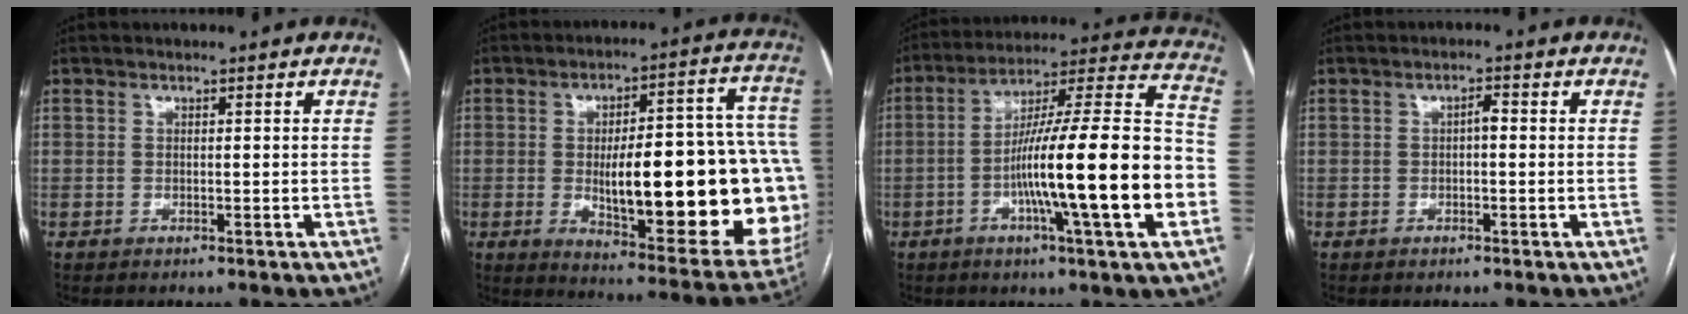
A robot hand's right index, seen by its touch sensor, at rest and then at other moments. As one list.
[{"total": 31.1, "force": [-3.1, 7.8, 30.0], "torque": [-0.326, 0.023, -0.023]}, {"total": 23.0, "force": [-5.8, 0.5, 22.3], "torque": [-0.317, 0.005, -0.099]}, {"total": 1.5, "force": [-0.1, 0.5, 1.4], "torque": [-0.022, 0.005, -0.004]}]